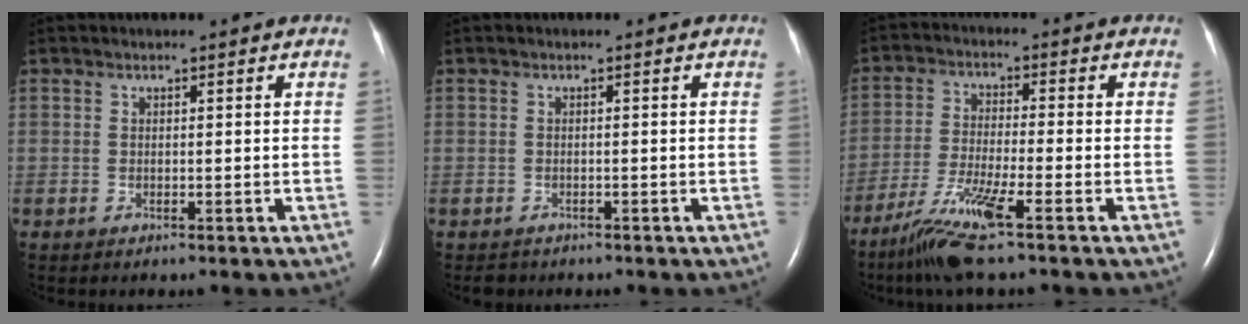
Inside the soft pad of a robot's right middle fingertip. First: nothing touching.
{"total": 1.2, "force": [-0.9, 0.7, -0.1], "torque": [-0.005, 0.000, -0.014]}
{"total": 9.4, "force": [-6.0, 0.0, 7.2], "torque": [-0.152, -0.029, -0.115]}